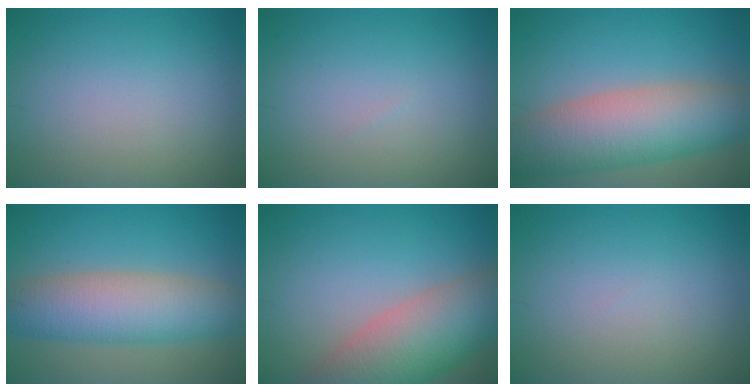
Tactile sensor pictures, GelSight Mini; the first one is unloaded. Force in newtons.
{"total": 0.0}
{"total": 9.4, "press": 9.4, "slide": 0.3}
{"total": 7.8, "press": 7.8, "slide": 0.4}
{"total": 8.9, "press": 8.9, "slide": 0.4}
{"total": 0.0}